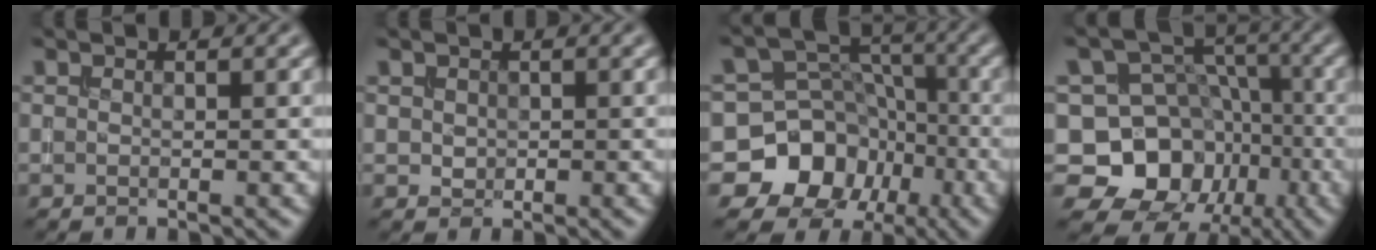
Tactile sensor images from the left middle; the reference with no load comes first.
{"total": 0.6, "force": [0.2, 0.5, 0.0], "torque": [0.000, -0.003, 0.010]}
{"total": 12.0, "force": [-5.2, 10.5, 2.3], "torque": [-0.050, -0.005, -0.110]}
{"total": 11.2, "force": [-3.9, 9.5, 4.5], "torque": [-0.059, 0.017, -0.100]}